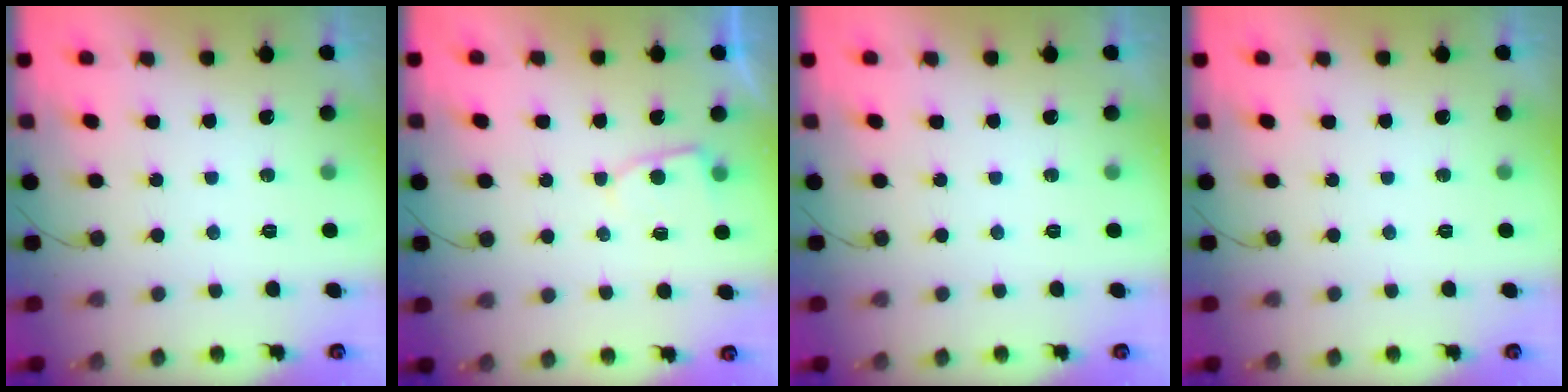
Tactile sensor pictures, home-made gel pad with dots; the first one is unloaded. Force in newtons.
{"total": 3.6, "press": 3.6, "slide": 0.4}
{"total": 0.0}
{"total": 0.0}